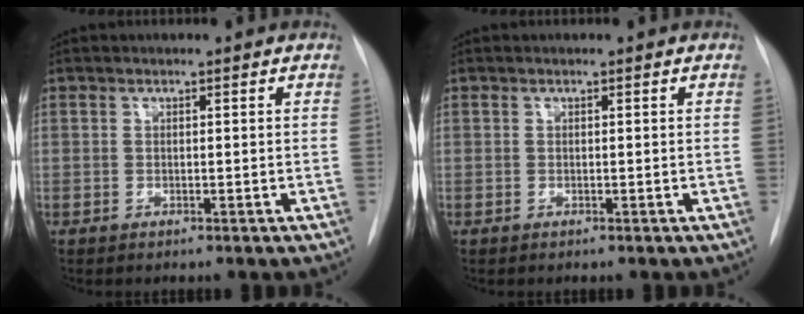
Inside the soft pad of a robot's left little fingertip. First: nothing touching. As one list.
[{"total": 0.0}]